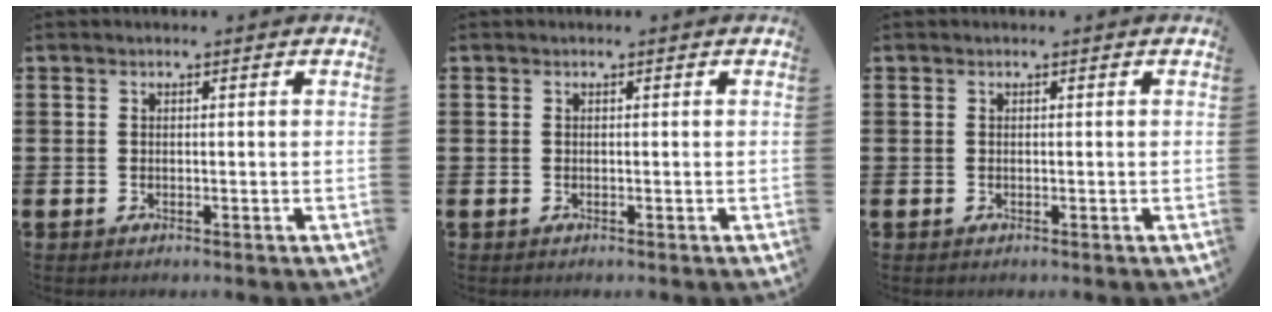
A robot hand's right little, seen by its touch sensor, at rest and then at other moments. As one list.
[{"total": 0.0}, {"total": 0.0}]